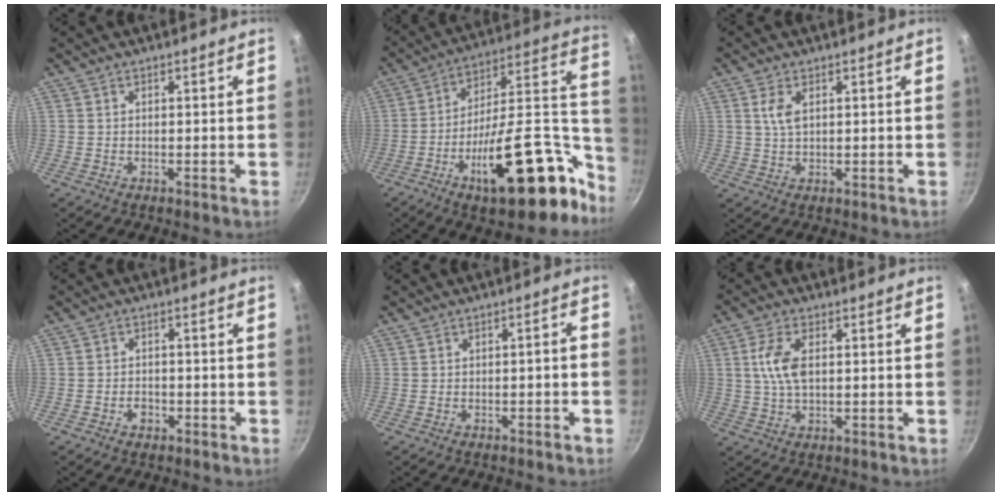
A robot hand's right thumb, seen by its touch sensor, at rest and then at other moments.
{"total": 29.3, "force": [-13.4, 12.5, 22.9], "torque": [-0.272, 0.085, -0.199]}
{"total": 3.4, "force": [1.2, 1.7, 2.7], "torque": [-0.052, -0.005, 0.024]}
{"total": 2.7, "force": [-1.3, 2.0, 1.3], "torque": [-0.011, 0.016, -0.020]}
{"total": 2.1, "force": [-1.3, 0.7, 1.5], "torque": [-0.027, 0.022, -0.013]}
{"total": 6.8, "force": [1.1, 3.5, 5.7], "torque": [-0.113, 0.006, 0.019]}